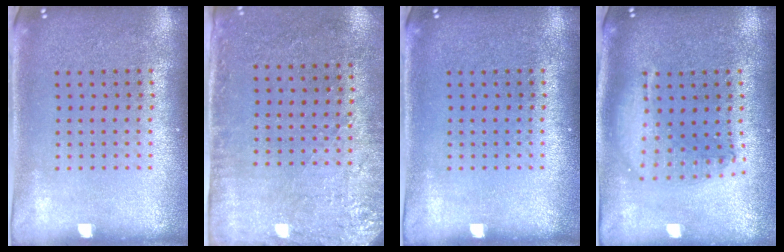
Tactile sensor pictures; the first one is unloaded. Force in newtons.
{"total": 2.9, "press": 2.3, "slide": 1.7}
{"total": 0.0}
{"total": 1.8, "press": 1.5, "slide": 0.9}